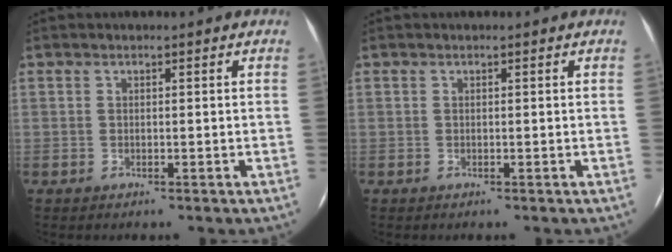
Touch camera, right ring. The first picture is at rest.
{"total": 0.0}